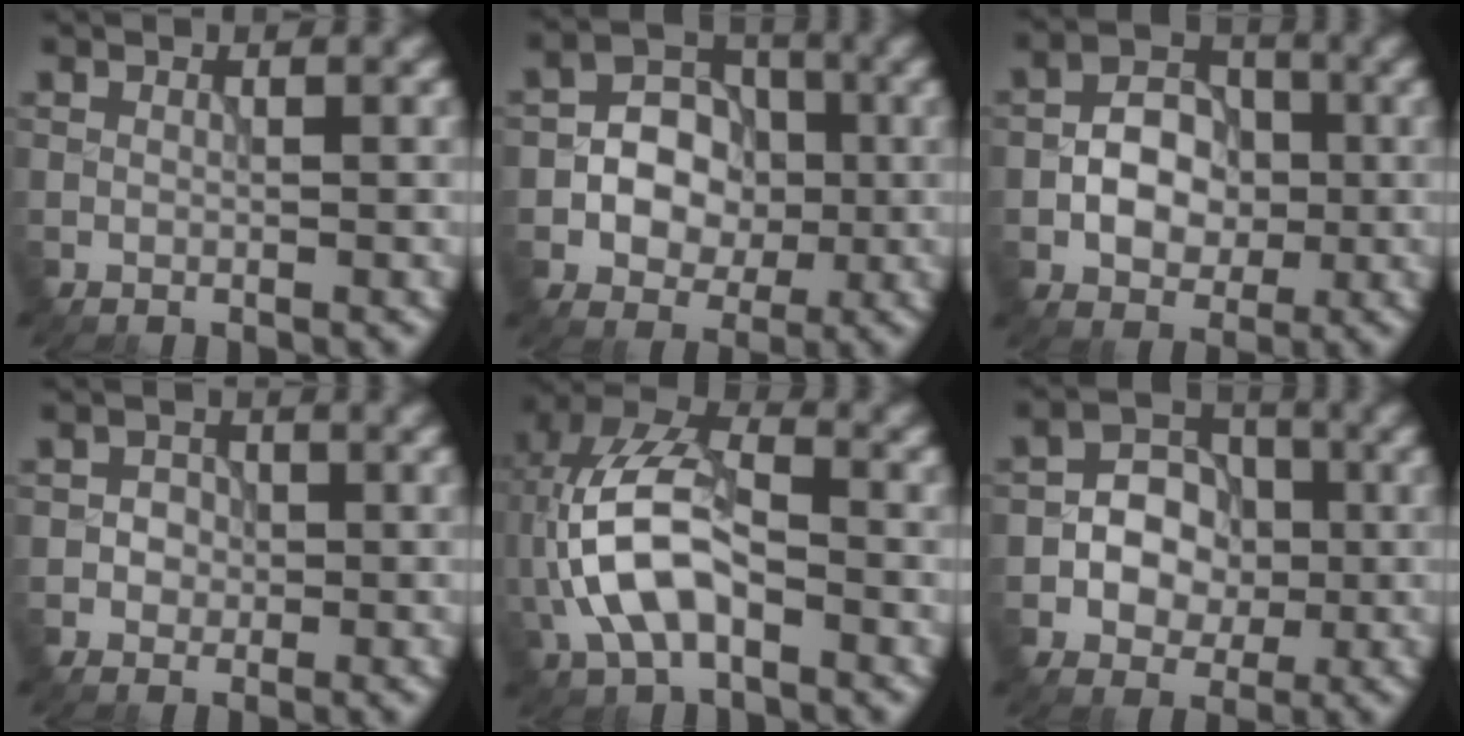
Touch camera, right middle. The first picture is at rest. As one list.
[{"total": 5.8, "force": [-0.8, 4.5, 3.5], "torque": [-0.048, 0.005, -0.020]}, {"total": 5.2, "force": [-0.9, 3.7, 3.4], "torque": [-0.049, 0.004, -0.018]}, {"total": 1.7, "force": [-0.3, 1.5, 0.7], "torque": [0.003, -0.001, -0.010]}, {"total": 9.1, "force": [-1.5, 4.9, 7.5], "torque": [-0.165, 0.018, -0.036]}, {"total": 5.2, "force": [-0.8, 4.0, 3.1], "torque": [-0.040, 0.004, -0.017]}]